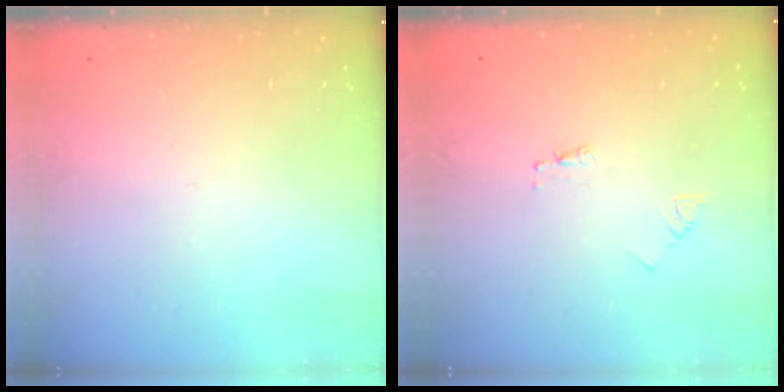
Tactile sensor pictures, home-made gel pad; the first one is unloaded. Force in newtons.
{"total": 2.1, "press": 2.1, "slide": 0.1}